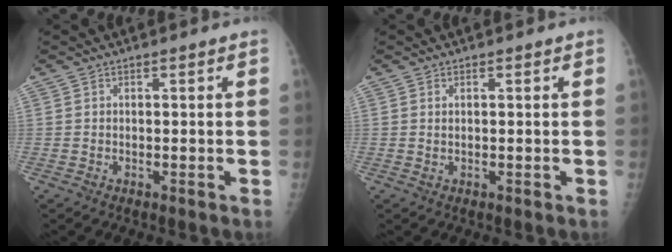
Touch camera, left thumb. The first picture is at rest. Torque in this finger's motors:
{"motor_torque": [-0.32, -0.03, -0.02, -0.04, -0.02]}